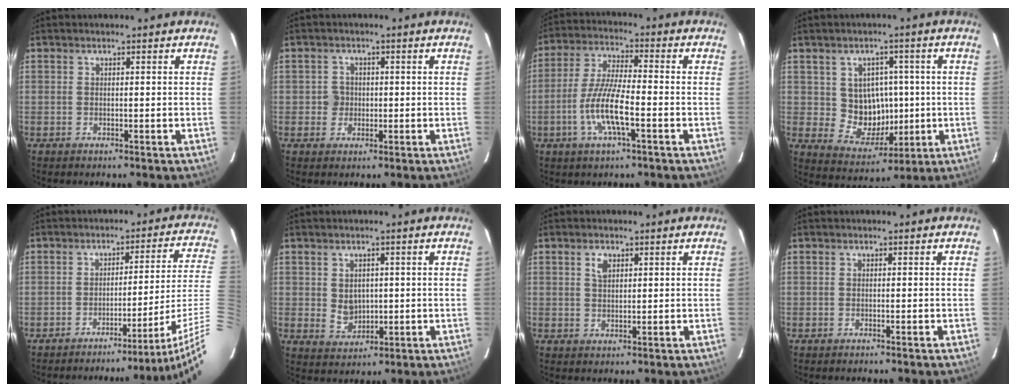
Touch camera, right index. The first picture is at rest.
{"total": 2.7, "force": [-0.2, 2.7, 0.2], "torque": [0.002, 0.009, -0.002]}
{"total": 10.2, "force": [-3.6, 1.8, 9.4], "torque": [-0.193, -0.005, -0.070]}
{"total": 9.0, "force": [0.4, 8.3, 3.4], "torque": [-0.069, 0.004, 0.024]}
{"total": 13.9, "force": [-9.3, -2.5, 10.0], "torque": [-0.122, -0.021, -0.118]}
{"total": 4.3, "force": [0.4, 3.7, 2.2], "torque": [-0.038, 0.001, 0.017]}
{"total": 2.4, "force": [1.1, 1.5, 1.5], "torque": [-0.027, 0.006, 0.021]}
{"total": 0.0}